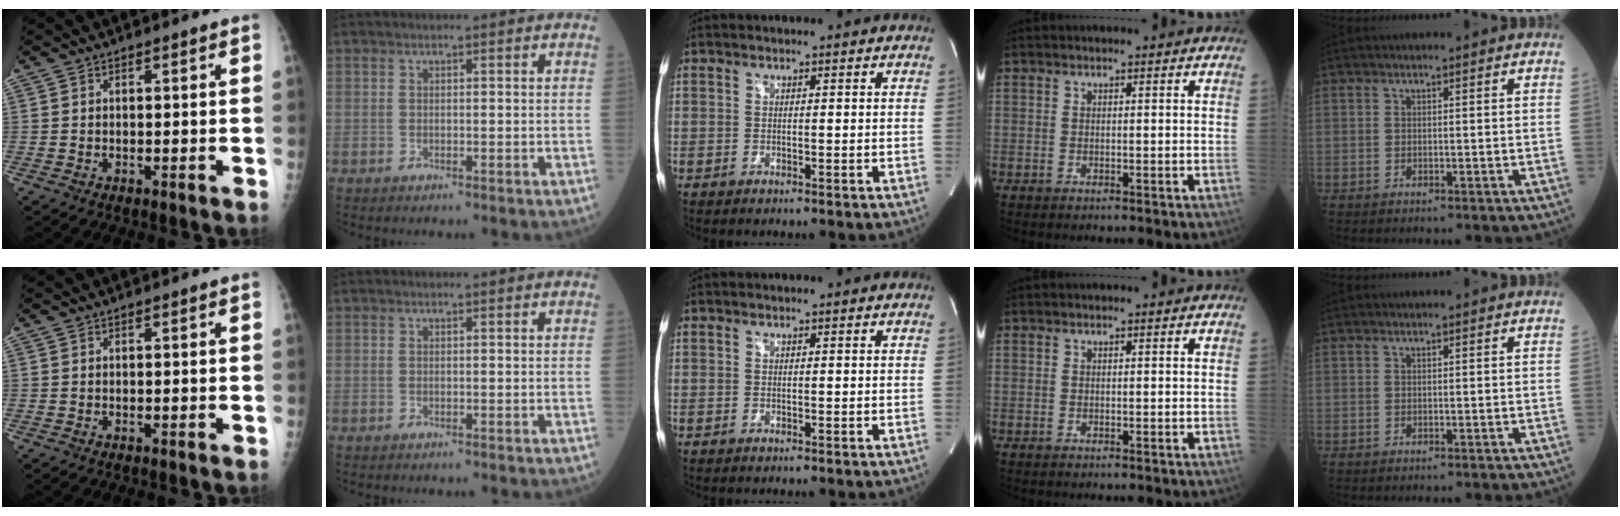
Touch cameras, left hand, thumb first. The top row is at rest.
{}